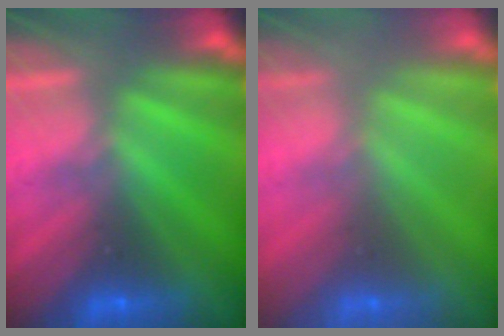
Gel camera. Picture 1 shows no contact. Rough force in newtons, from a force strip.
{"total": 2.5}